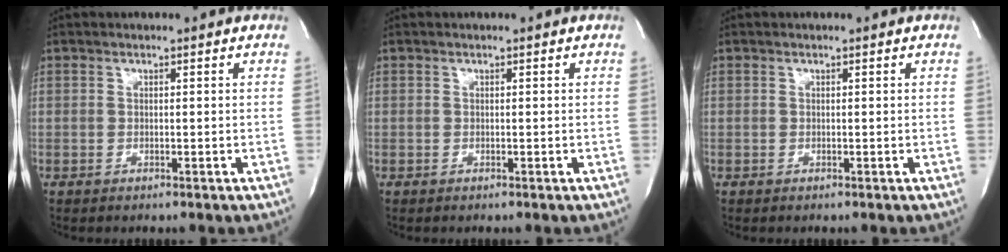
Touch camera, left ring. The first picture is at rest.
{"total": 0.0}
{"total": 0.0}